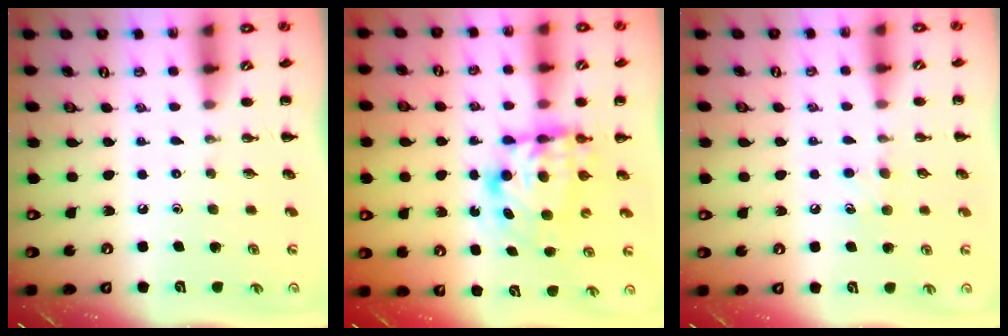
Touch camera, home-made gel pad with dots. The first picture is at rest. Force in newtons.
{"total": 7.9, "press": 7.8, "slide": 1.2}
{"total": 4.8, "press": 4.6, "slide": 1.5}